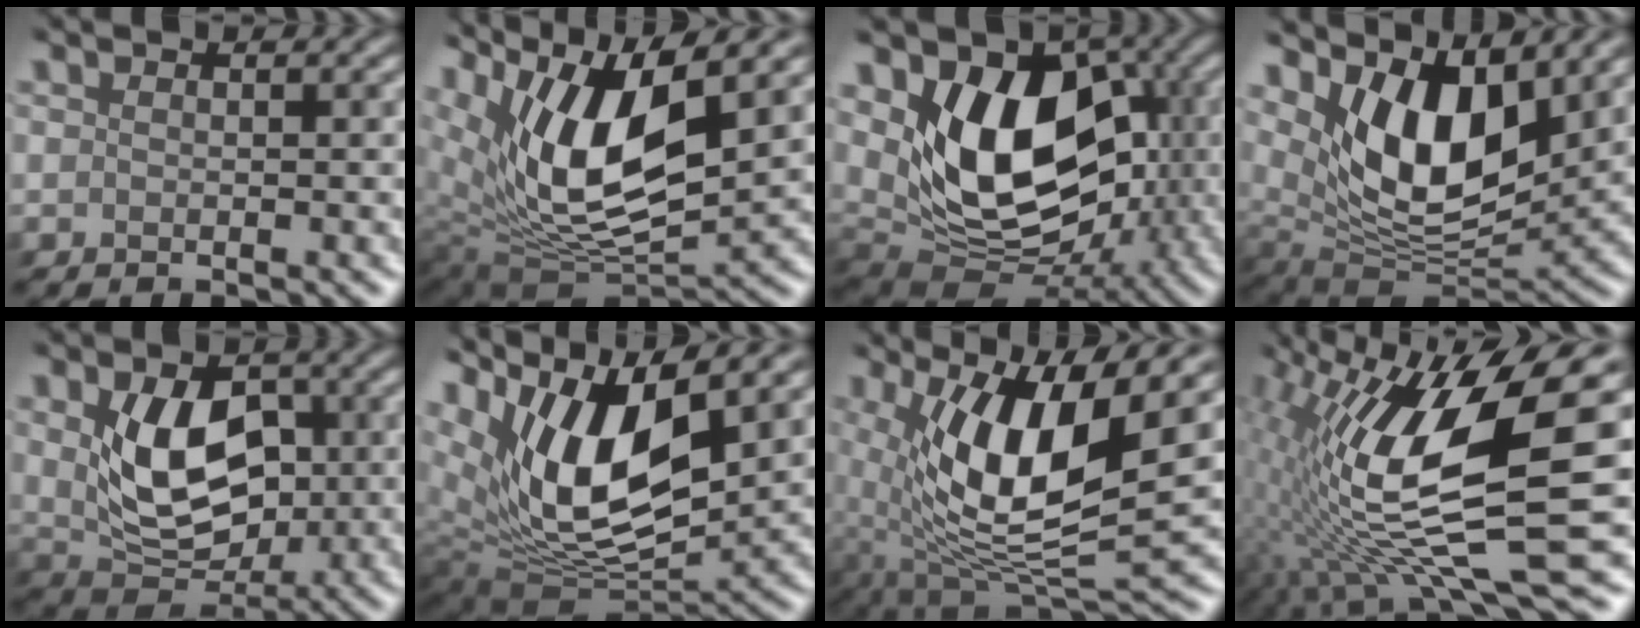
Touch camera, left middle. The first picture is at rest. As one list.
[{"total": 11.4, "force": [5.0, 4.5, 9.2], "torque": [-0.179, -0.008, 0.096]}, {"total": 10.5, "force": [1.8, 7.1, 7.5], "torque": [-0.118, -0.022, 0.033]}, {"total": 9.1, "force": [3.7, 4.3, 7.1], "torque": [-0.130, -0.023, 0.062]}, {"total": 7.6, "force": [0.9, 5.1, 5.5], "torque": [-0.110, -0.012, 0.023]}, {"total": 12.2, "force": [5.8, 5.3, 9.3], "torque": [-0.178, -0.002, 0.108]}, {"total": 11.6, "force": [2.4, 4.0, 10.7], "torque": [-0.210, -0.015, 0.040]}, {"total": 14.8, "force": [2.7, 4.5, 13.9], "torque": [-0.279, -0.006, 0.053]}]